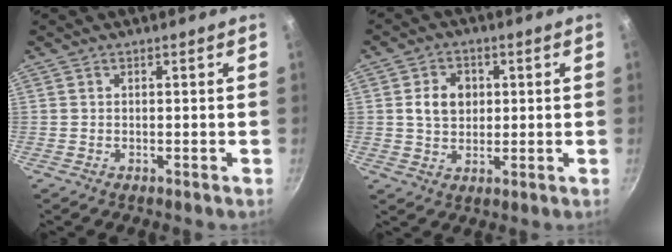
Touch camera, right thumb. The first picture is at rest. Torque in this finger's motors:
{"motor_torque": [0.76, 1.59, 0.78, 0.02, 0.00]}